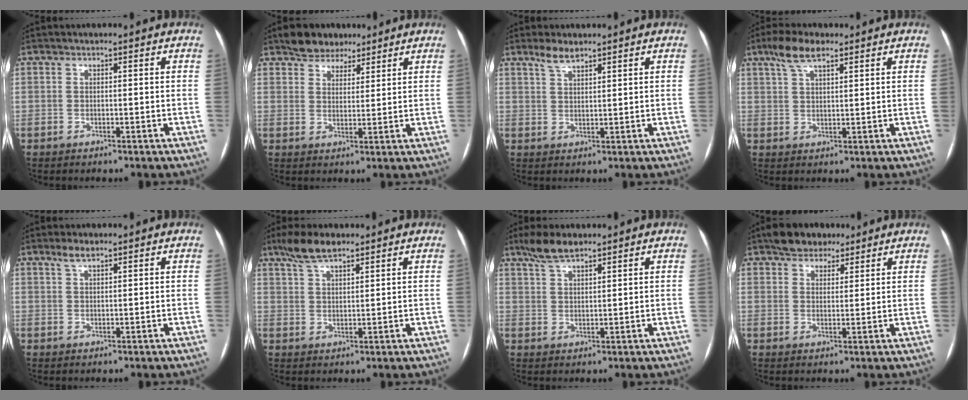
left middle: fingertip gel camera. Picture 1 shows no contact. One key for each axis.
{"total": 5.8, "fx": 4.5, "fy": 3.3, "fz": 1.4, "tx": -0.023, "ty": 0.011, "tz": 0.078}
{"total": 3.0, "fx": 2.5, "fy": 0.7, "fz": 1.6, "tx": -0.036, "ty": 0.006, "tz": 0.049}
{"total": 5.5, "fx": 3.8, "fy": 1.5, "fz": 3.8, "tx": -0.081, "ty": 0.018, "tz": 0.072}
{"total": 2.1, "fx": 1.6, "fy": 0.4, "fz": 1.3, "tx": -0.028, "ty": 0.006, "tz": 0.032}
{"total": 5.7, "fx": 4.5, "fy": 1.4, "fz": 3.3, "tx": -0.071, "ty": 0.013, "tz": 0.085}
{"total": 4.9, "fx": 4.0, "fy": 1.1, "fz": 2.7, "tx": -0.061, "ty": 0.013, "tz": 0.077}
{"total": 5.6, "fx": 4.2, "fy": 3.2, "fz": 1.9, "tx": -0.030, "ty": 0.015, "tz": 0.073}